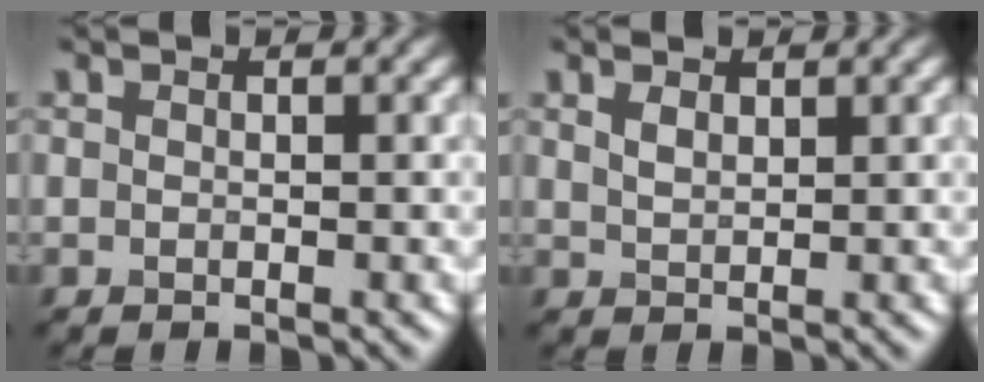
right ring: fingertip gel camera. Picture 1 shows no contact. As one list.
[{"total": 1.3, "force": [0.9, 0.6, 0.7], "torque": [-0.017, 0.001, 0.021]}]